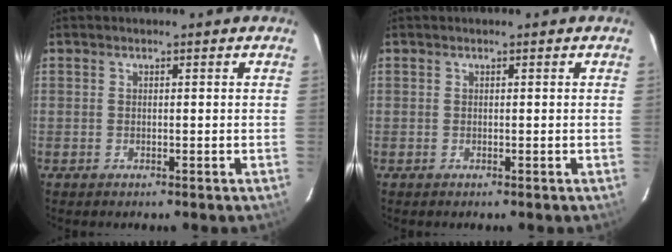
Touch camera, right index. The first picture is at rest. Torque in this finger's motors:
{"motor_torque": [0.00, 0.00, 0.00, 0.00]}